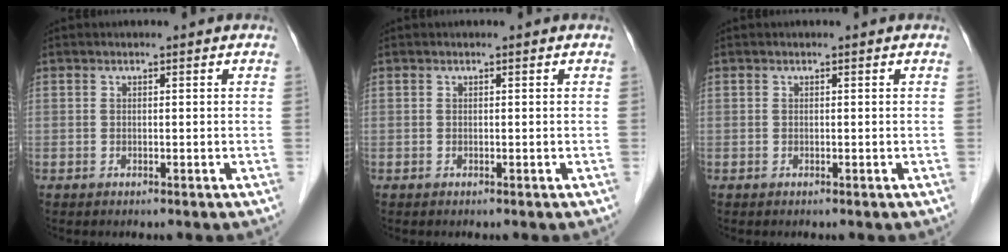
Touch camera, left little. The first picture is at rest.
{"total": 0.0}
{"total": 0.0}